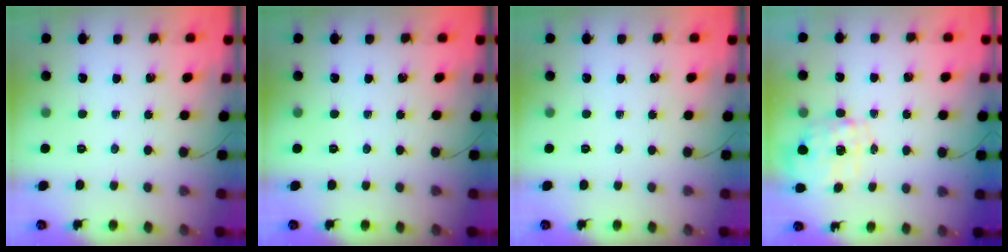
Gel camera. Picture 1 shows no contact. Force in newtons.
{"total": 0.0}
{"total": 0.0}
{"total": 2.8, "press": 2.6, "slide": 0.9}